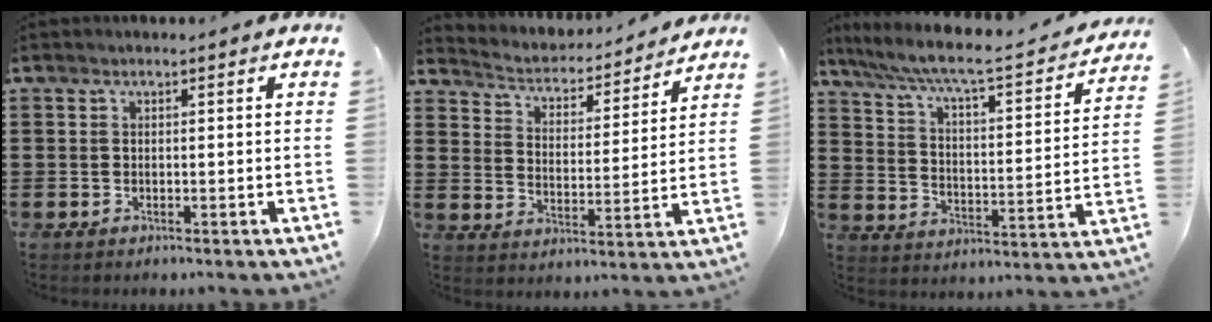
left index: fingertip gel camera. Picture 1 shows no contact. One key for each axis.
{"total": 3.2, "fx": 3.1, "fy": 0.5, "fz": 0.4, "tx": -0.029, "ty": -0.032, "tz": 0.044}
{"total": 6.3, "fx": 5.3, "fy": 0.3, "fz": 3.4, "tx": -0.089, "ty": -0.038, "tz": 0.082}